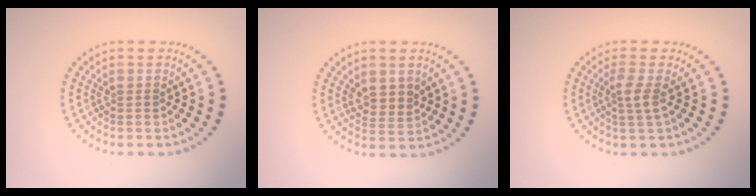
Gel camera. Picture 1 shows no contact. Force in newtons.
{"total": 2.2, "press": 2.0, "slide": 1.0}
{"total": 1.8, "press": 1.4, "slide": 1.2}